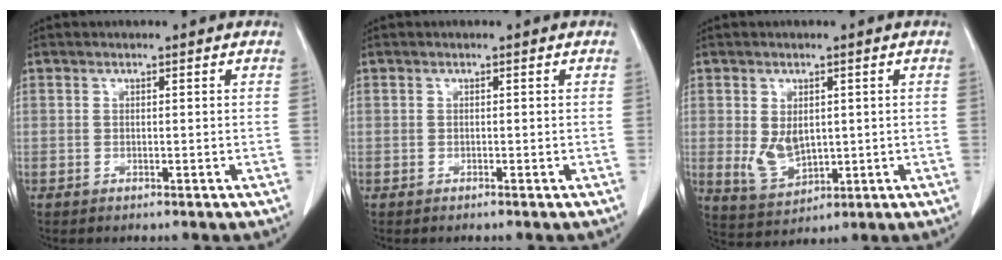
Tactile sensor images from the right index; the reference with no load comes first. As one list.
[{"total": 0.0}, {"total": 5.6, "force": [0.4, 3.5, 4.3], "torque": [-0.086, -0.006, 0.024]}]